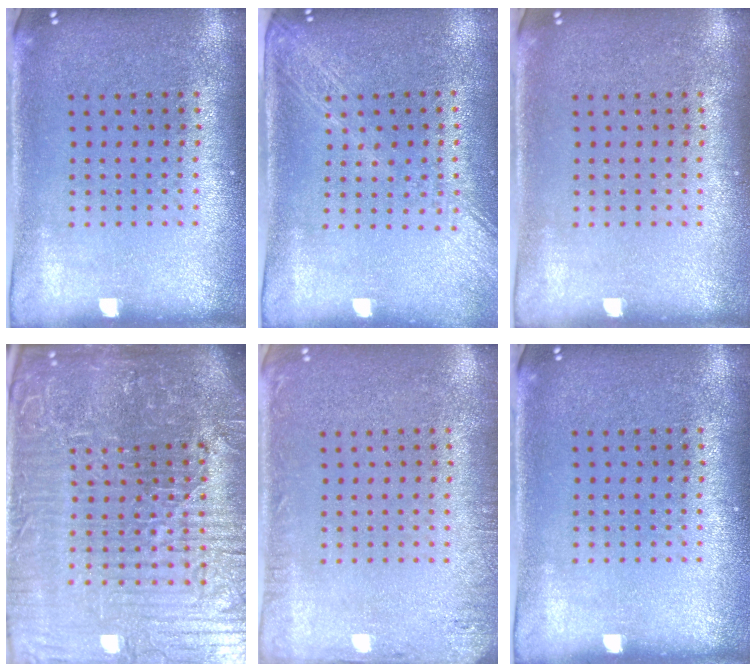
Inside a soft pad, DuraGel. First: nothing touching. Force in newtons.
{"total": 1.8, "press": 1.5, "slide": 1.0}
{"total": 0.0}
{"total": 8.0, "press": 7.1, "slide": 3.6}
{"total": 1.7, "press": 1.7, "slide": 0.2}
{"total": 0.0}